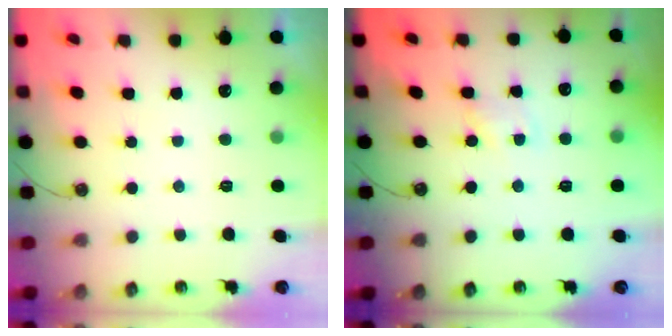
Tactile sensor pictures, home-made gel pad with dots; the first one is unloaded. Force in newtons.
{"total": 2.2, "press": 2.2, "slide": 0.3}